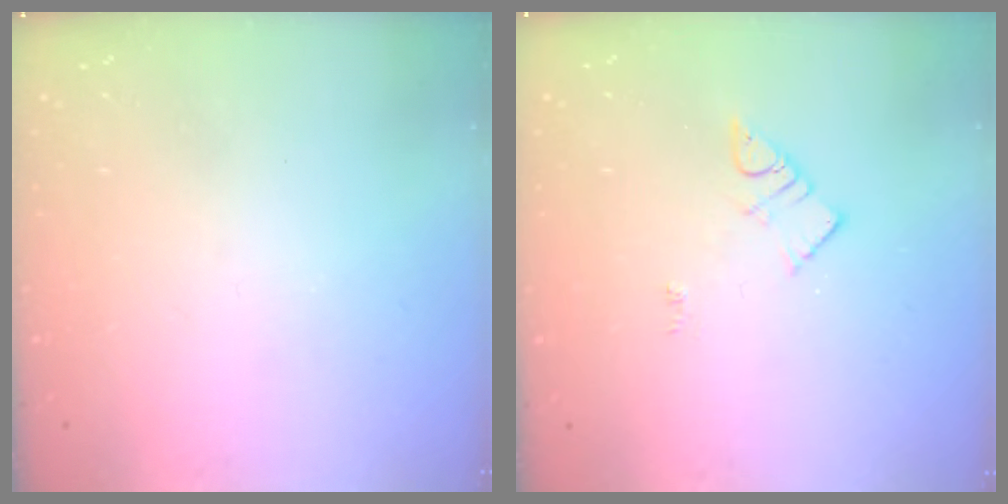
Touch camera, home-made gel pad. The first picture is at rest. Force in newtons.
{"total": 3.6, "press": 3.6, "slide": 0.4}